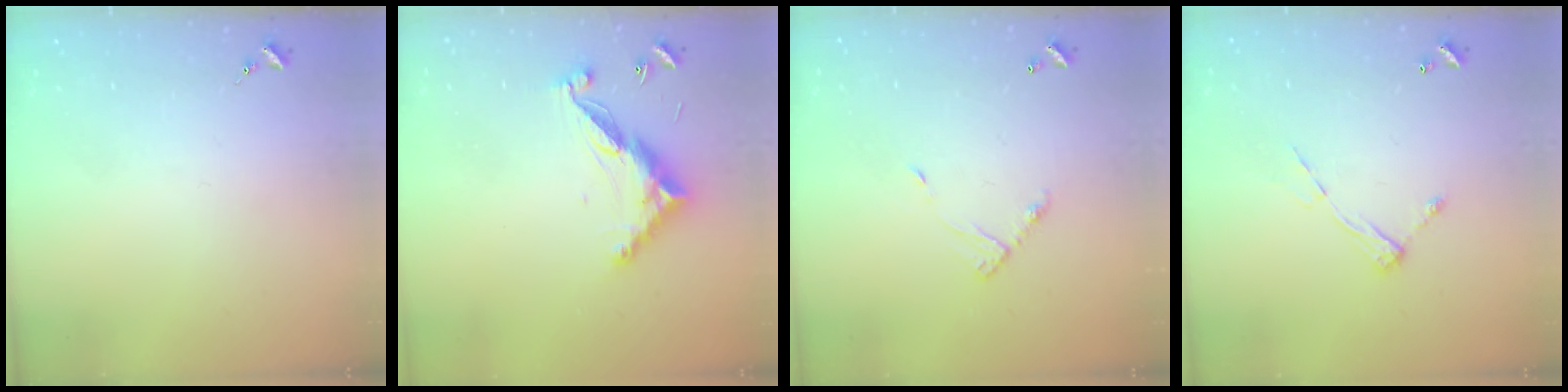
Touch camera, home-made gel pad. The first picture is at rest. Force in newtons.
{"total": 12.8, "press": 12.8, "slide": 0.4}
{"total": 7.3, "press": 7.3, "slide": 0.6}
{"total": 8.2, "press": 8.2, "slide": 0.5}